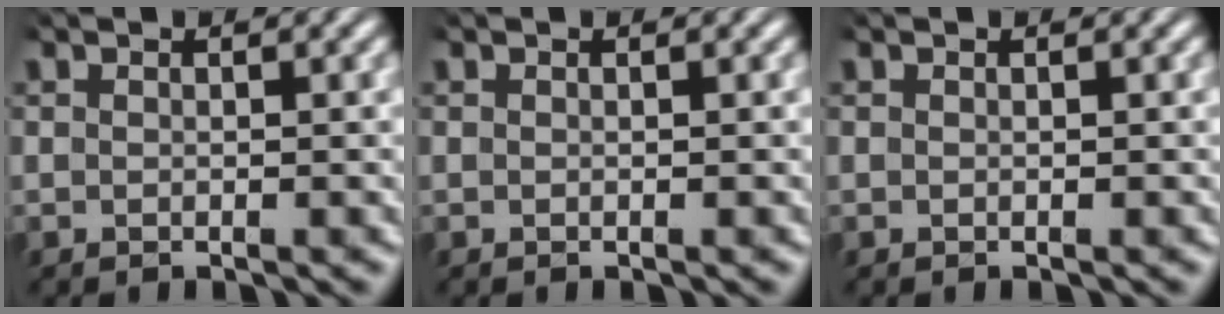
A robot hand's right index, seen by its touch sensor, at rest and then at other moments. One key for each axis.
{"total": 0.0}
{"total": 0.0}